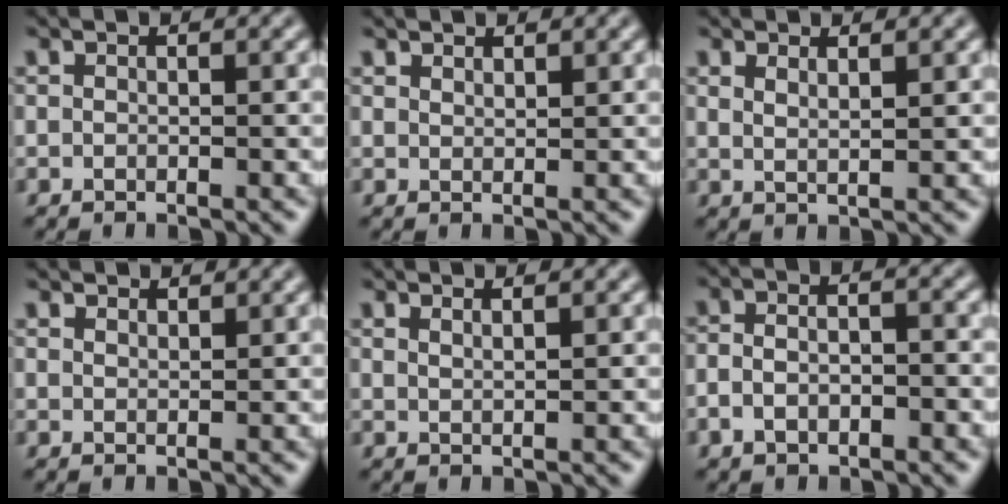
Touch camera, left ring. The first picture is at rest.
{"total": 1.2, "force": [1.1, 0.2, 0.2], "torque": [-0.004, -0.001, 0.020]}
{"total": 1.5, "force": [1.0, 0.5, 1.0], "torque": [-0.014, -0.003, 0.016]}
{"total": 1.6, "force": [1.5, 0.4, 0.3], "torque": [-0.009, 0.000, 0.022]}
{"total": 0.9, "force": [0.7, 0.3, 0.6], "torque": [-0.005, -0.002, 0.010]}
{"total": 3.4, "force": [-1.2, 1.9, 2.5], "torque": [-0.042, -0.002, -0.020]}